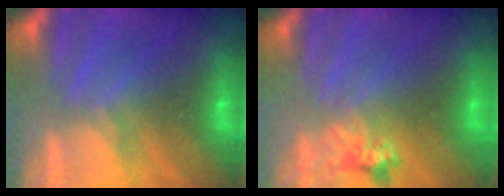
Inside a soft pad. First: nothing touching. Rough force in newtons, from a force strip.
{"total": 2.4}